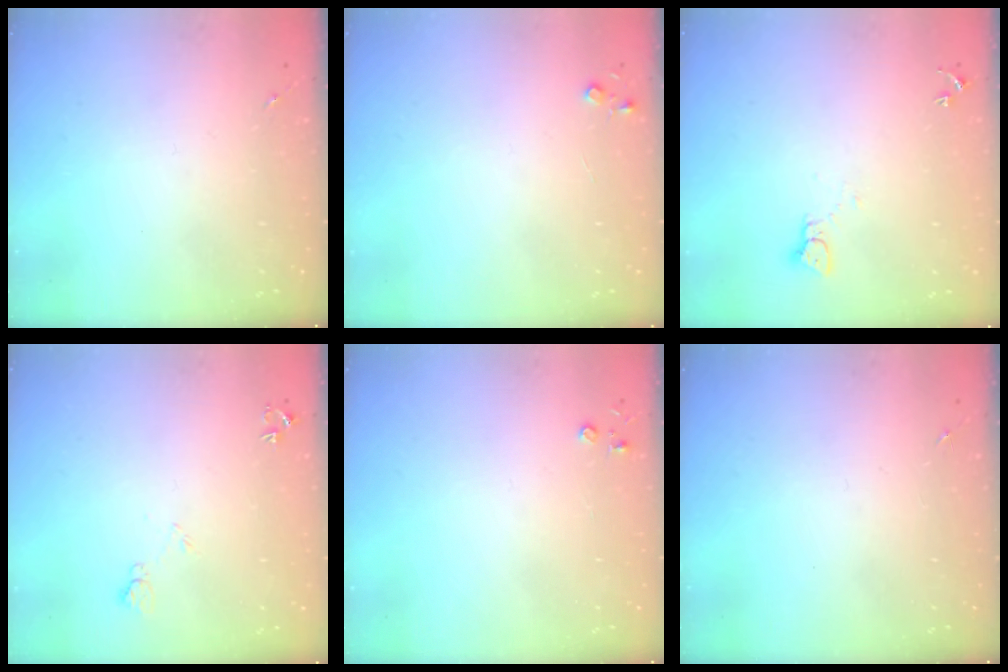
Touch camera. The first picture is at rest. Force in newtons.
{"total": 3.6, "press": 3.6, "slide": 0.4}
{"total": 2.1, "press": 2.1, "slide": 0.2}
{"total": 6.2, "press": 6.1, "slide": 1.2}
{"total": 2.8, "press": 2.8, "slide": 0.3}
{"total": 0.0}